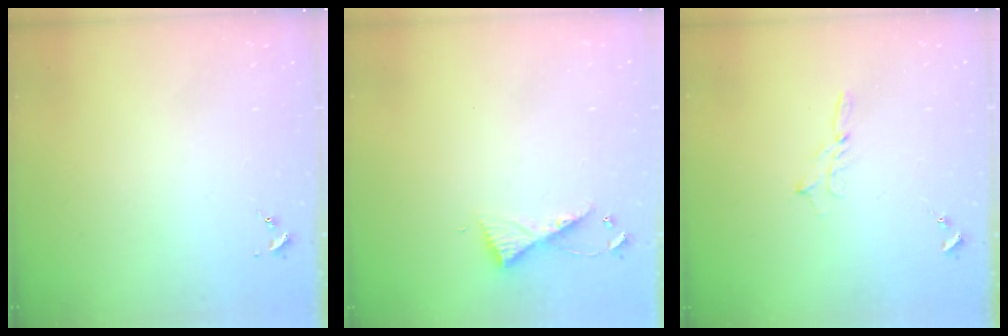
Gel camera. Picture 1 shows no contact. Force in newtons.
{"total": 6.2, "press": 6.2, "slide": 0.6}
{"total": 2.5, "press": 2.5, "slide": 0.2}